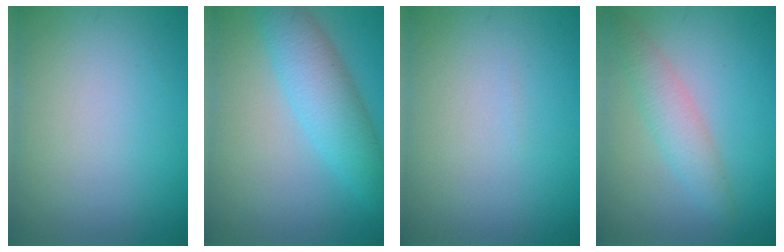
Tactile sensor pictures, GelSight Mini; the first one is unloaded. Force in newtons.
{"total": 5.3, "press": 5.3, "slide": 0.1}
{"total": 0.0}
{"total": 2.9, "press": 2.9, "slide": 0.1}